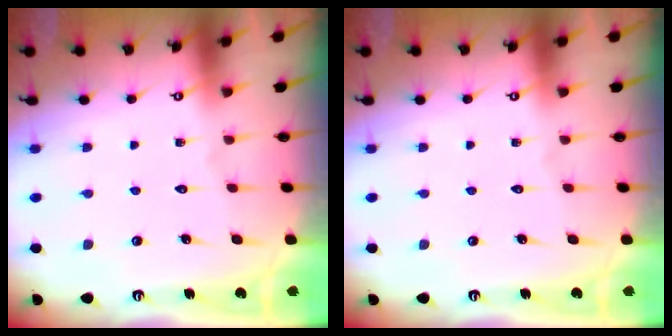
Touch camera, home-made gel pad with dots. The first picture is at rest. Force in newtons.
{"total": 0.0}